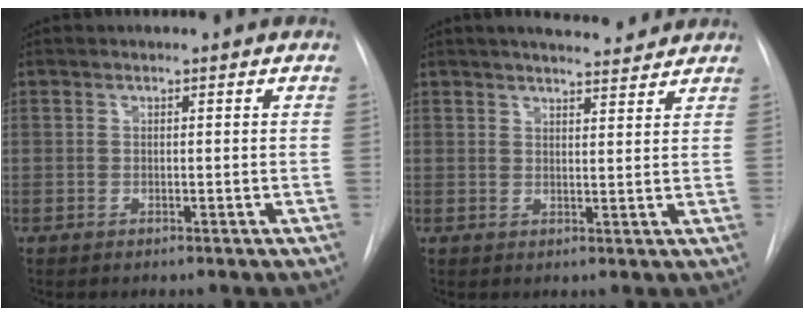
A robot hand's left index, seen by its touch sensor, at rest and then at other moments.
{"total": 7.7, "force": [6.7, 1.5, 3.5], "torque": [-0.047, 0.002, 0.083]}